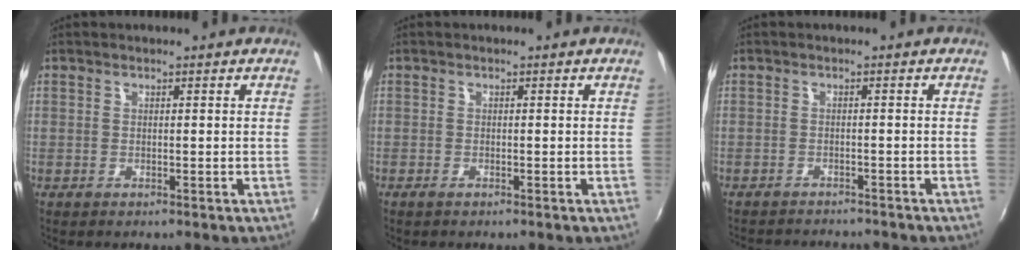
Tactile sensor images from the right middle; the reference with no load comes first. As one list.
[{"total": 0.8, "force": [-0.6, 0.3, 0.5], "torque": [-0.009, -0.004, -0.013]}, {"total": 6.0, "force": [-5.7, 1.2, 1.6], "torque": [-0.045, -0.013, -0.085]}]